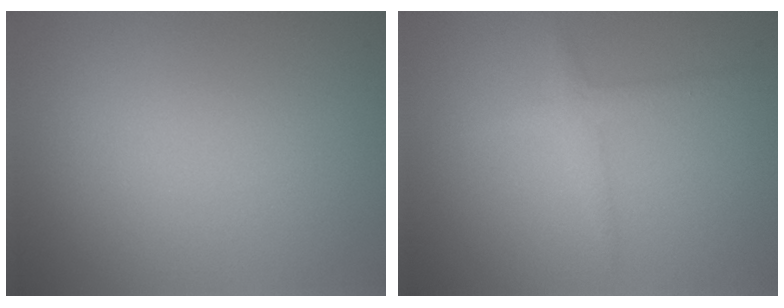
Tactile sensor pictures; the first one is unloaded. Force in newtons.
{"total": 1.7, "press": 1.7, "slide": 0.0}